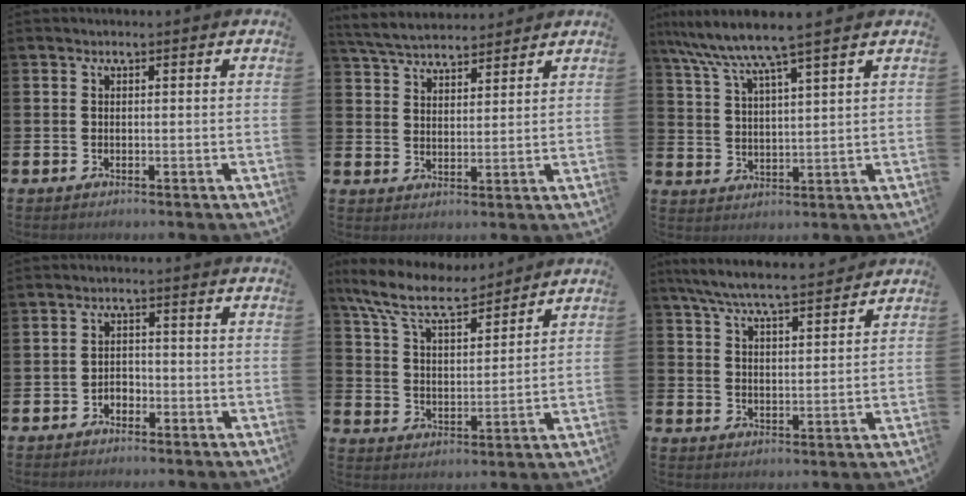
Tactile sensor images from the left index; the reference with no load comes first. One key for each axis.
{"total": 5.4, "fx": 5.2, "fy": 1.1, "fz": 0.8, "tx": -0.033, "ty": -0.023, "tz": 0.094}
{"total": 7.3, "fx": 6.4, "fy": 0.0, "fz": 3.6, "tx": -0.089, "ty": -0.032, "tz": 0.110}
{"total": 1.7, "fx": -1.3, "fy": 1.0, "fz": 0.2, "tx": -0.009, "ty": 0.003, "tz": -0.029}
{"total": 9.5, "fx": 8.4, "fy": 2.2, "fz": 3.8, "tx": -0.105, "ty": -0.045, "tz": 0.149}
{"total": 7.1, "fx": 6.7, "fy": 0.5, "fz": 2.3, "tx": -0.064, "ty": -0.040, "tz": 0.119}